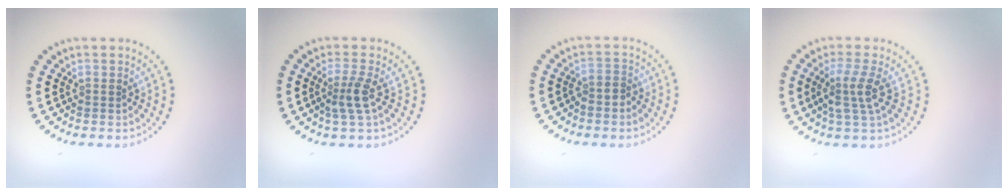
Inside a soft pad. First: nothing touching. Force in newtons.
{"total": 2.4, "press": 1.8, "slide": 1.6}
{"total": 1.3, "press": 1.0, "slide": 0.9}
{"total": 2.8, "press": 2.1, "slide": 1.8}